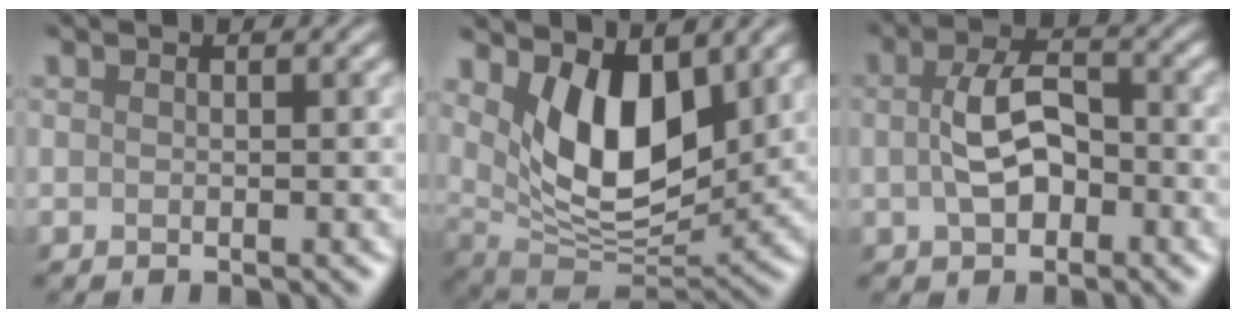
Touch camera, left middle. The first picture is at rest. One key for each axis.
{"total": 7.5, "fx": 2.8, "fy": 4.0, "fz": 5.7, "tx": -0.108, "ty": -0.024, "tz": 0.047}
{"total": 4.2, "fx": -0.3, "fy": 2.5, "fz": 3.4, "tx": -0.071, "ty": 0.005, "tz": -0.011}